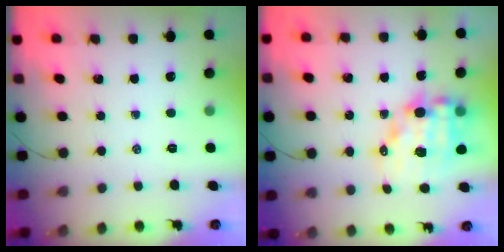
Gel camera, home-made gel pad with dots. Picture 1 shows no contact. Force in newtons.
{"total": 11.3, "press": 10.9, "slide": 2.7}